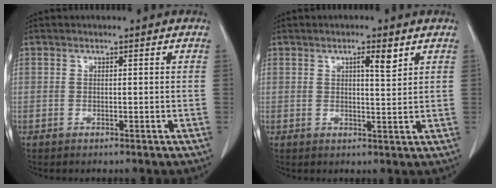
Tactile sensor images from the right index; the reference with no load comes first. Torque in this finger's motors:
{"motor_torque": [0.26, 0.25, 0.05, 0.04]}